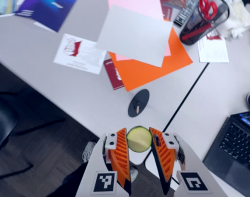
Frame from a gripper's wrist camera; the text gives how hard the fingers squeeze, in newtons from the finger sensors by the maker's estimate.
{"total": 8.2, "left": 7.9, "right": 8.5}